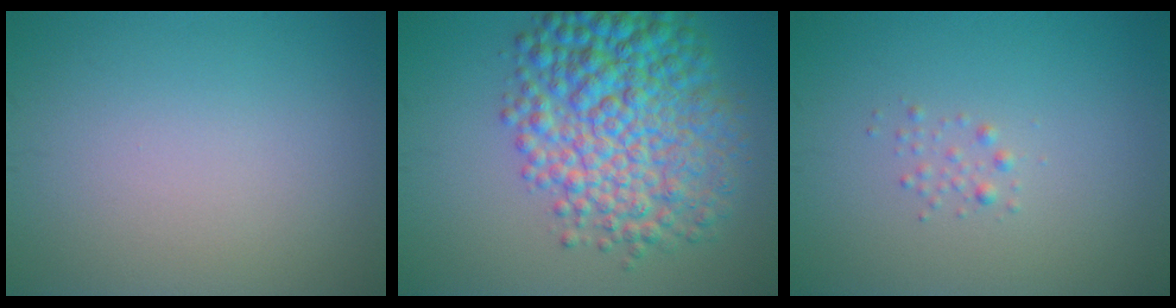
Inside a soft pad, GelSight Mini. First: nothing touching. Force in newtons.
{"total": 9.7, "press": 9.7, "slide": 0.1}
{"total": 0.8, "press": 0.8, "slide": 0.1}